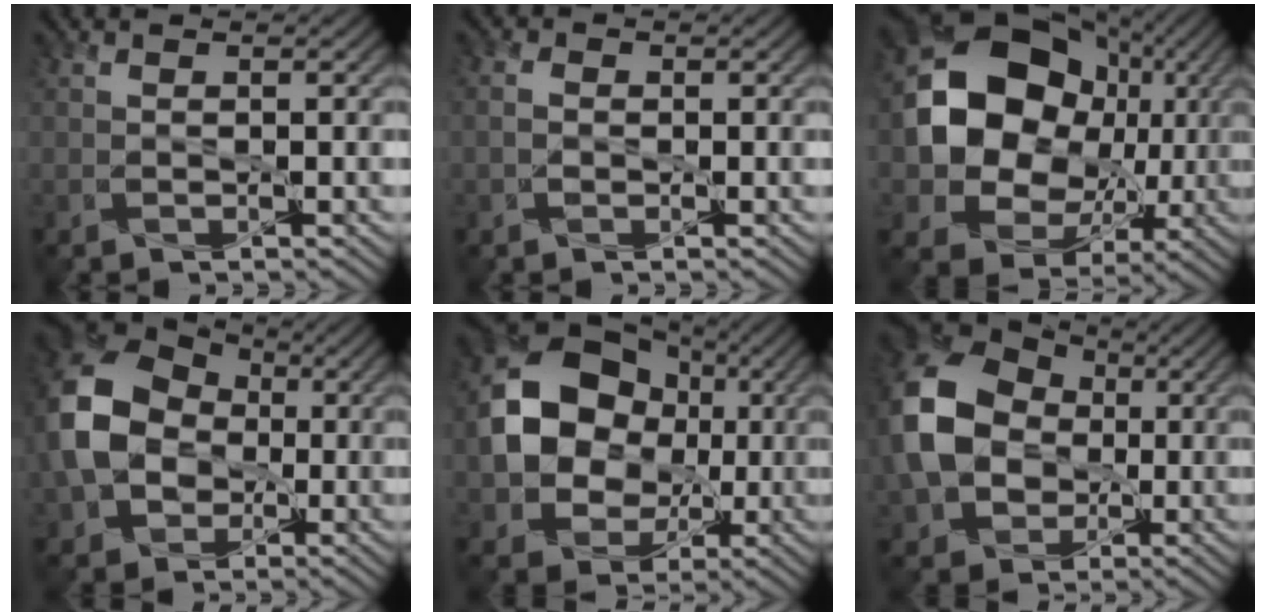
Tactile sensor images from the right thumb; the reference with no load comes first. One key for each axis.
{"total": 1.4, "fx": -0.5, "fy": 1.2, "fz": 0.6, "tx": -0.009, "ty": -0.003, "tz": -0.004}
{"total": 14.3, "fx": 0.9, "fy": 12.3, "fz": 7.3, "tx": -0.138, "ty": -0.010, "tz": 0.011}
{"total": 13.4, "fx": -0.6, "fy": 10.8, "fz": 7.9, "tx": -0.213, "ty": -0.014, "tz": -0.008}
{"total": 13.1, "fx": 0.3, "fy": 10.9, "fz": 7.2, "tx": -0.151, "ty": 0.000, "tz": -0.001}
{"total": 14.0, "fx": 0.0, "fy": 11.5, "fz": 8.1, "tx": -0.224, "ty": -0.013, "tz": 0.006}